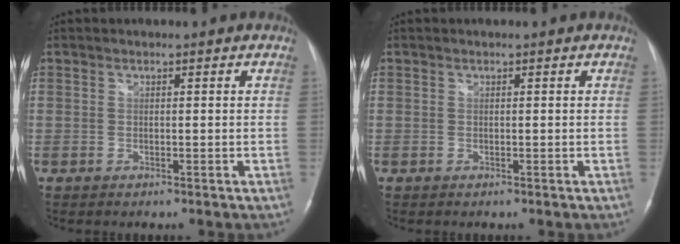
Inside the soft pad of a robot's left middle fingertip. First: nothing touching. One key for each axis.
{"total": 0.0}